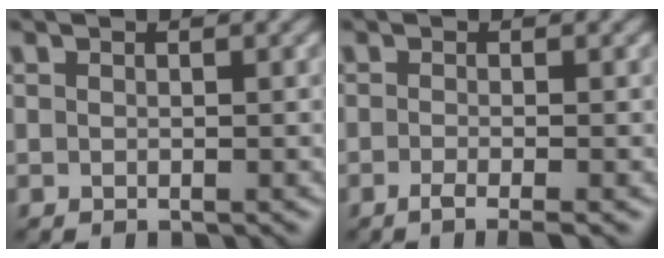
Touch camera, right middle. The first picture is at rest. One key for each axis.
{"total": 2.2, "fx": -1.1, "fy": 0.5, "fz": 1.8, "tx": -0.028, "ty": -0.006, "tz": -0.027}